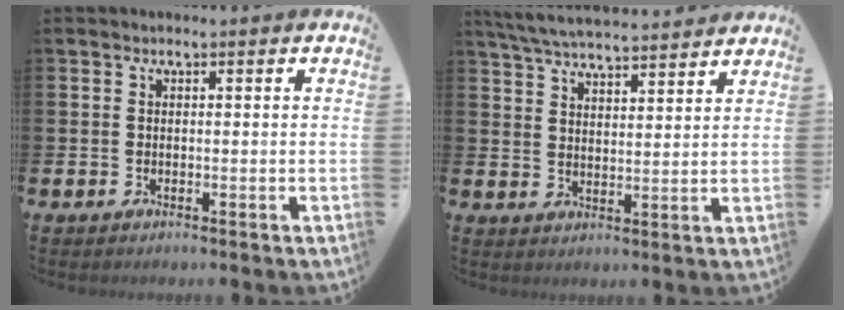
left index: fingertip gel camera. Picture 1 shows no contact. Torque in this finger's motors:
{"motor_torque": [0.93, -1.21, 0.24, 0.16]}